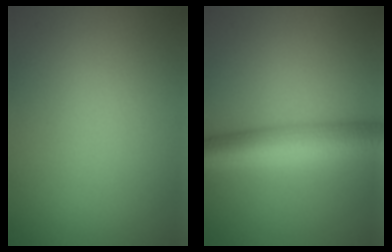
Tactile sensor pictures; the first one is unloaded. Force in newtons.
{"total": 6.4, "press": 6.4, "slide": 0.3}